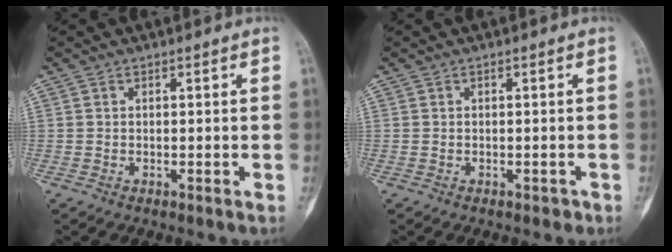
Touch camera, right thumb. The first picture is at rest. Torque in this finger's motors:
{"motor_torque": [0.40, 0.25, 0.19, -0.01, 0.03]}